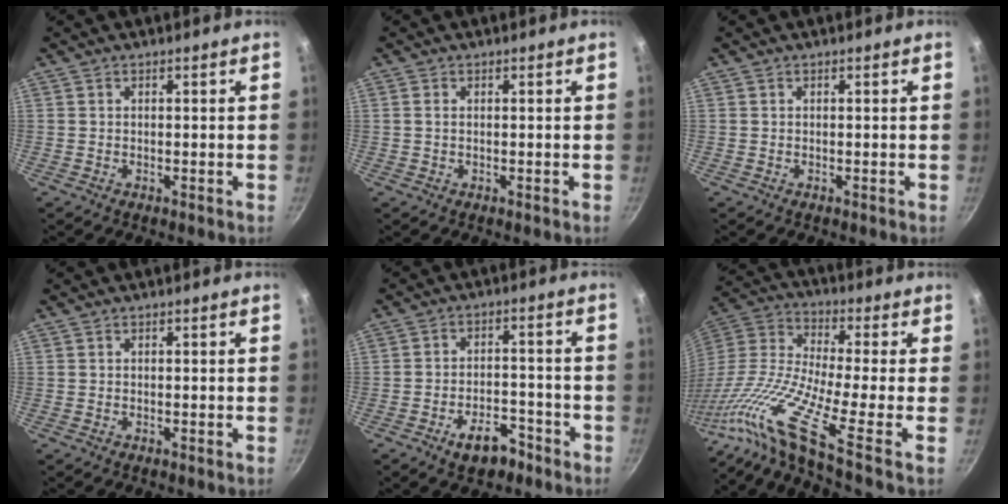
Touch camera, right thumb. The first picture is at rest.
{"total": 0.7, "force": [0.2, 0.5, 0.6], "torque": [-0.011, 0.001, 0.003]}
{"total": 0.0}
{"total": 0.0}
{"total": 7.7, "force": [-4.7, 4.2, 4.4], "torque": [-0.047, 0.038, -0.069]}
{"total": 20.6, "force": [-8.9, 3.0, 18.3], "torque": [-0.341, 0.005, -0.187]}